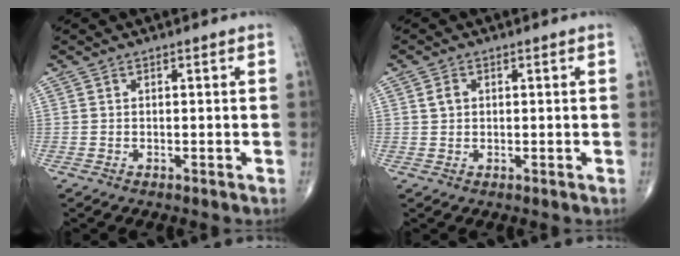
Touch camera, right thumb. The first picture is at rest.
{"total": 1.9, "force": [0.5, 1.4, 1.1], "torque": [-0.017, 0.003, 0.010]}